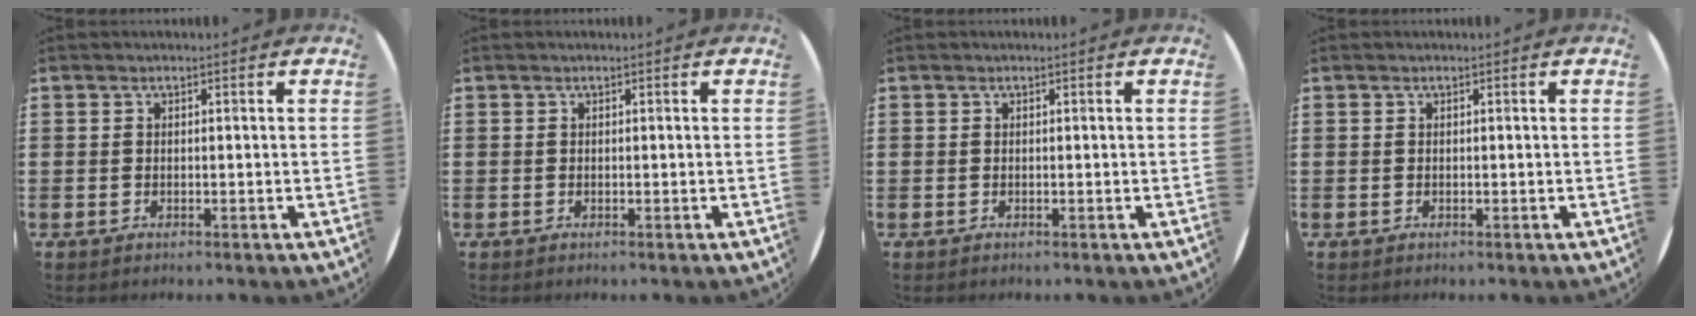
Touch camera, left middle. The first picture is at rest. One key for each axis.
{"total": 0.0}
{"total": 0.0}
{"total": 0.0}